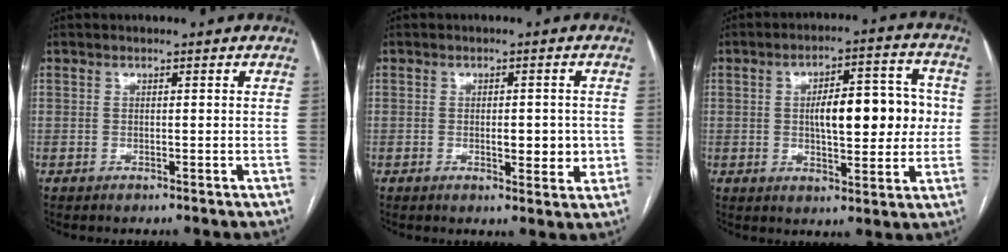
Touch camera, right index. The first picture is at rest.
{"total": 4.6, "force": [-0.4, 2.0, 4.2], "torque": [-0.052, -0.001, 0.000]}
{"total": 12.5, "force": [0.8, 4.6, 11.6], "torque": [-0.165, 0.029, 0.016]}